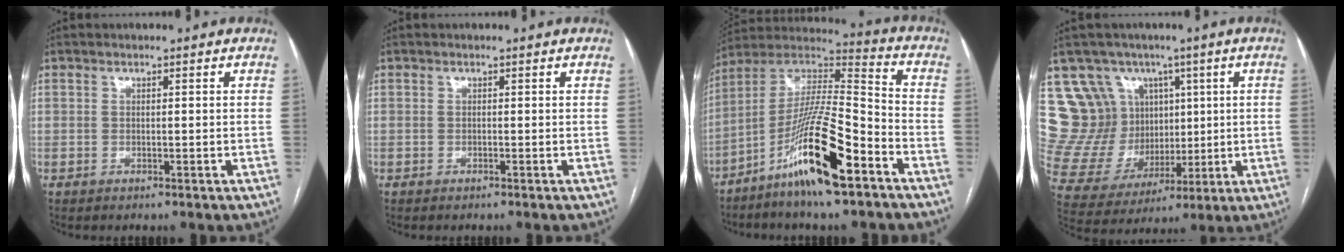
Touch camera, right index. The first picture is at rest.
{"total": 0.0}
{"total": 17.1, "force": [-9.4, 1.5, 14.2], "torque": [-0.277, -0.013, -0.172]}
{"total": 16.4, "force": [7.0, 13.7, 5.6], "torque": [-0.123, 0.059, 0.162]}